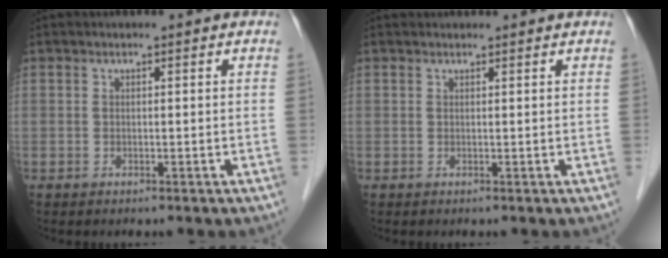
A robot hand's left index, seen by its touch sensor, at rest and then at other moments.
{"total": 2.4, "force": [2.3, 0.4, 0.2], "torque": [-0.009, 0.023, 0.030]}